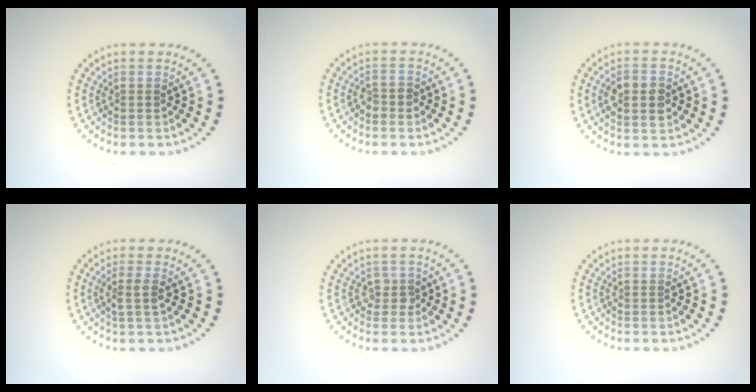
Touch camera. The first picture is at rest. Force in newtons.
{"total": 1.4, "press": 1.3, "slide": 0.5}
{"total": 3.4, "press": 3.4, "slide": 0.1}
{"total": 1.5, "press": 1.3, "slide": 0.9}
{"total": 1.3, "press": 1.2, "slide": 0.6}
{"total": 0.0}